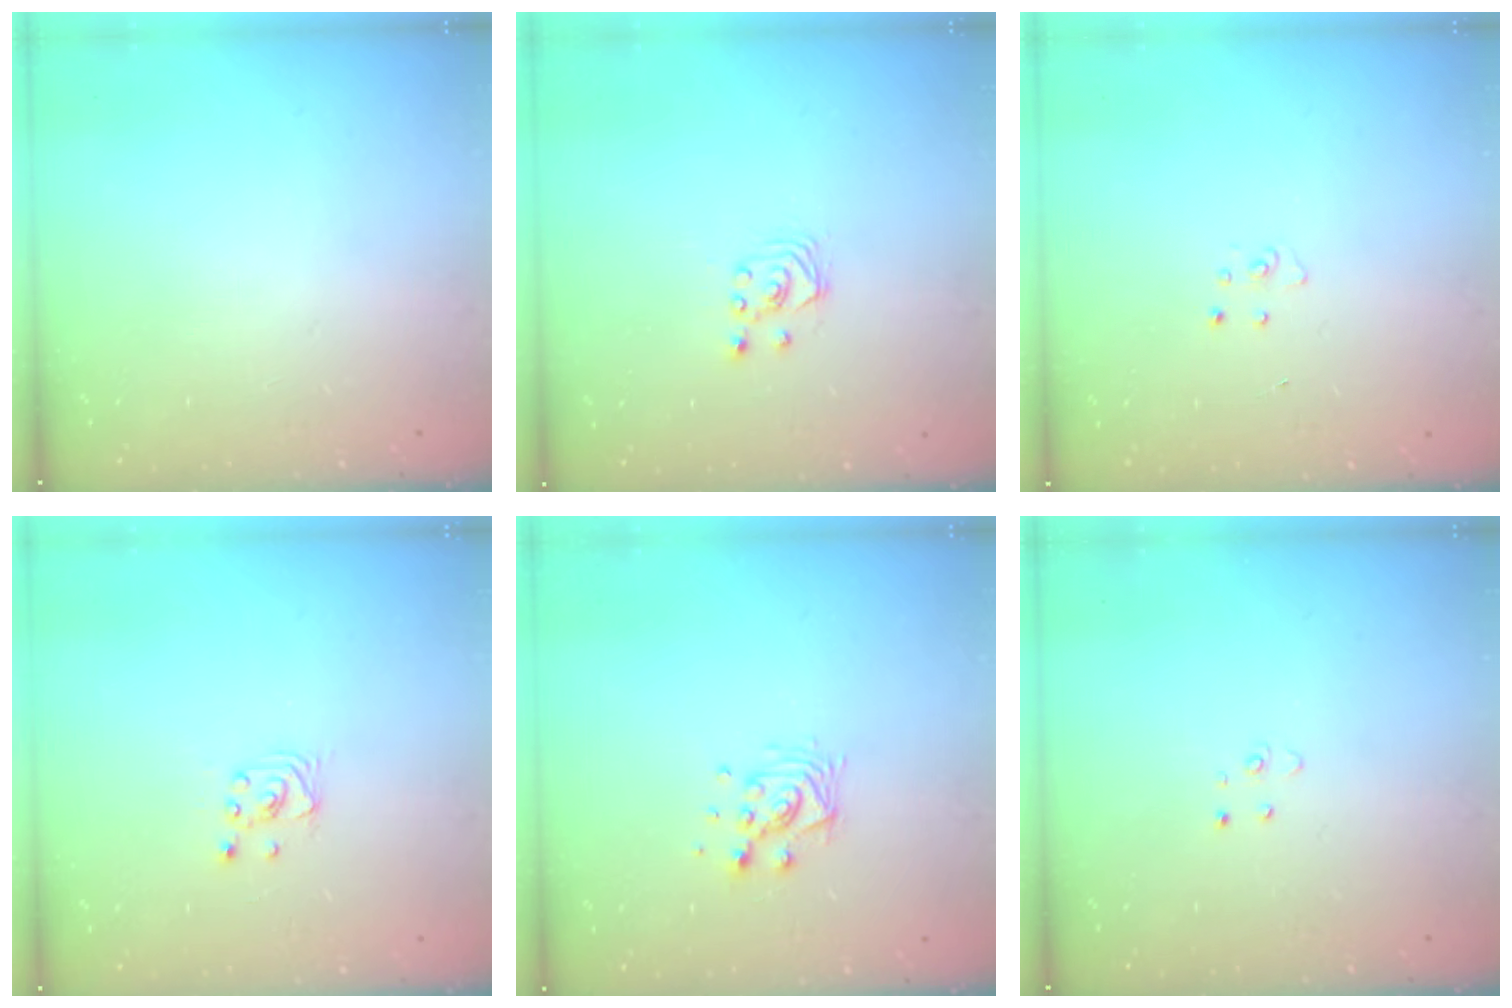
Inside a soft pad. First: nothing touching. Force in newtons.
{"total": 2.1, "press": 2.1, "slide": 0.3}
{"total": 3.6, "press": 3.6, "slide": 0.3}
{"total": 1.6, "press": 1.6, "slide": 0.0}
{"total": 9.8, "press": 9.8, "slide": 0.6}
{"total": 2.6, "press": 2.6, "slide": 0.2}